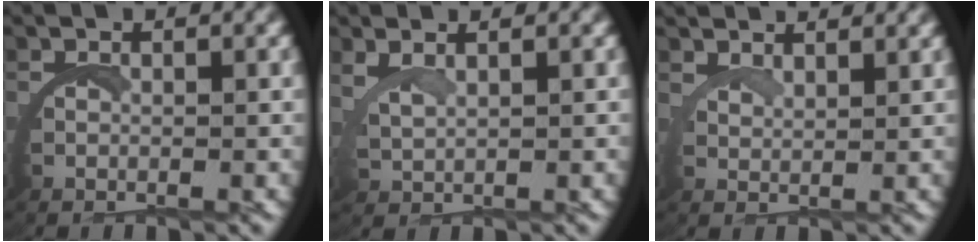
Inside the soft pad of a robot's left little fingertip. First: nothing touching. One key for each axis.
{"total": 1.8, "fx": 1.7, "fy": -0.3, "fz": 0.5, "tx": -0.025, "ty": -0.001, "tz": 0.041}
{"total": 3.4, "fx": 3.3, "fy": -0.9, "fz": 0.2, "tx": -0.008, "ty": 0.002, "tz": 0.059}